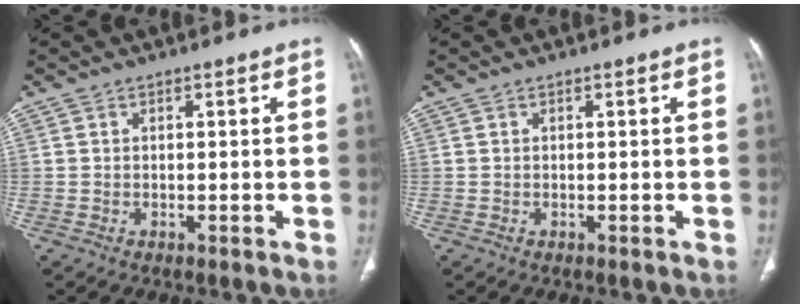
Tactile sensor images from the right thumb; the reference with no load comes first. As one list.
[{"total": 0.0}]